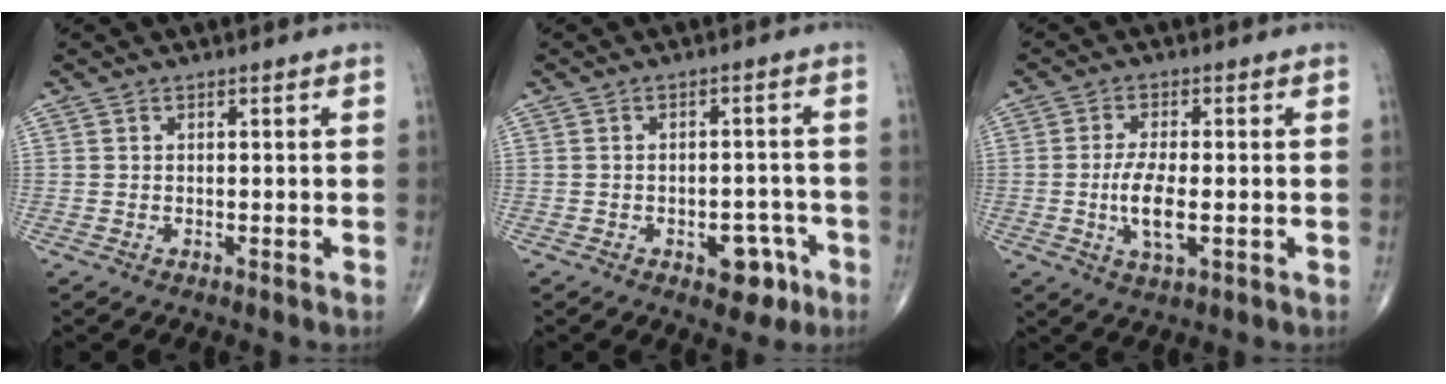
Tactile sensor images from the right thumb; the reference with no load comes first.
{"total": 6.2, "force": [-3.1, 3.6, 4.0], "torque": [-0.023, 0.024, -0.034]}
{"total": 6.6, "force": [-1.1, 2.3, 6.1], "torque": [-0.123, -0.008, -0.020]}